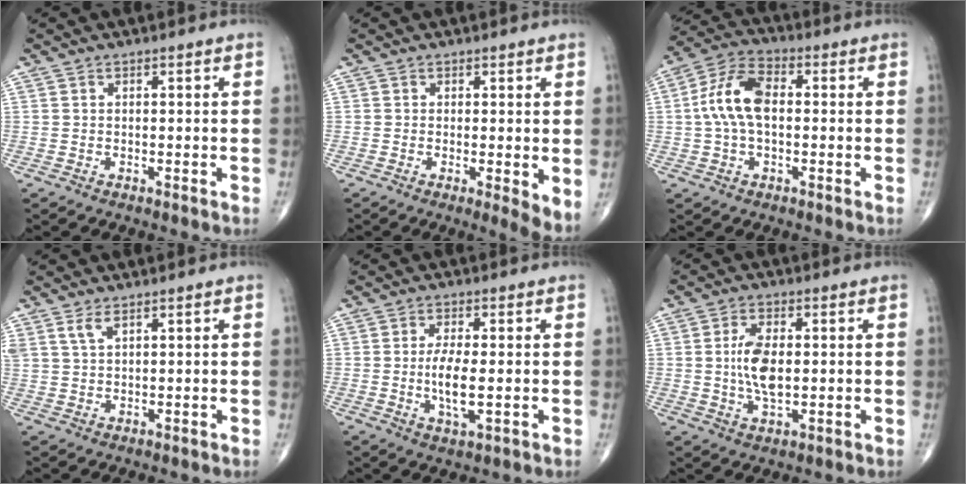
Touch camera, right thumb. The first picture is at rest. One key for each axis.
{"total": 4.3, "fx": -0.2, "fy": 0.8, "fz": 4.2, "tx": -0.062, "ty": -0.014, "tz": -0.007}
{"total": 10.5, "fx": 0.3, "fy": 5.8, "fz": 8.7, "tx": -0.177, "ty": 0.028, "tz": 0.000}
{"total": 2.7, "fx": 1.7, "fy": 1.0, "fz": 1.8, "tx": -0.040, "ty": -0.002, "tz": 0.043}
{"total": 6.5, "fx": -0.7, "fy": 2.0, "fz": 6.1, "tx": -0.121, "ty": -0.011, "tz": -0.015}
{"total": 7.8, "fx": 0.3, "fy": 3.8, "fz": 6.8, "tx": -0.132, "ty": -0.003, "tz": 0.006}